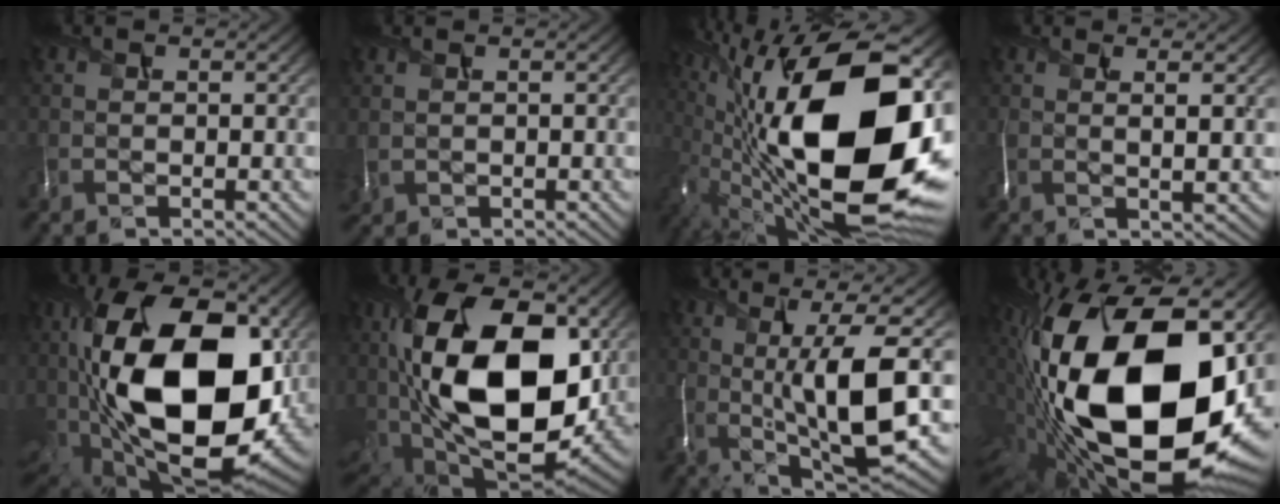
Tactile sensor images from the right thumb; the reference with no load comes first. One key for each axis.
{"total": 1.0, "fx": 0.5, "fy": 0.6, "fz": 0.7, "tx": -0.026, "ty": 0.003, "tz": 0.012}
{"total": 22.1, "fx": 1.0, "fy": 10.3, "fz": 19.6, "tx": -0.362, "ty": -0.020, "tz": 0.022}
{"total": 3.3, "fx": 0.9, "fy": 0.4, "fz": 3.2, "tx": -0.054, "ty": 0.005, "tz": 0.015}
{"total": 20.5, "fx": 1.9, "fy": 11.6, "fz": 16.8, "tx": -0.357, "ty": -0.018, "tz": 0.041}
{"total": 19.4, "fx": 3.3, "fy": 10.9, "fz": 15.7, "tx": -0.331, "ty": -0.007, "tz": 0.061}
{"total": 13.3, "fx": 0.3, "fy": 3.7, "fz": 12.8, "tx": -0.230, "ty": 0.004, "tz": 0.015}
{"total": 22.4, "fx": 0.7, "fy": 12.2, "fz": 18.8, "tx": -0.389, "ty": -0.044, "tz": 0.016}